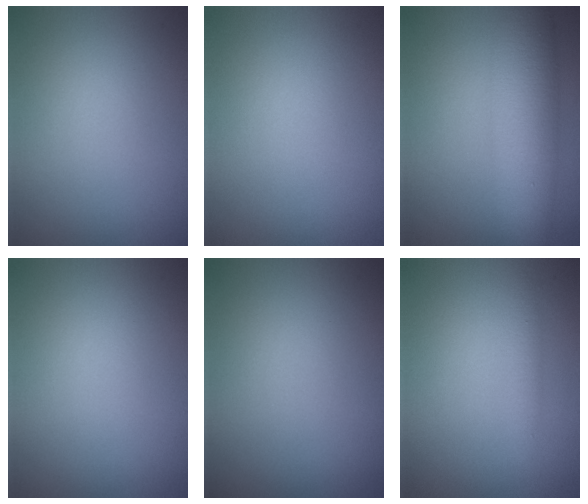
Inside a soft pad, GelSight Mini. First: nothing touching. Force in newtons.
{"total": 0.0}
{"total": 7.4, "press": 7.4, "slide": 0.1}
{"total": 0.0}
{"total": 0.0}
{"total": 1.1, "press": 1.1, "slide": 0.0}